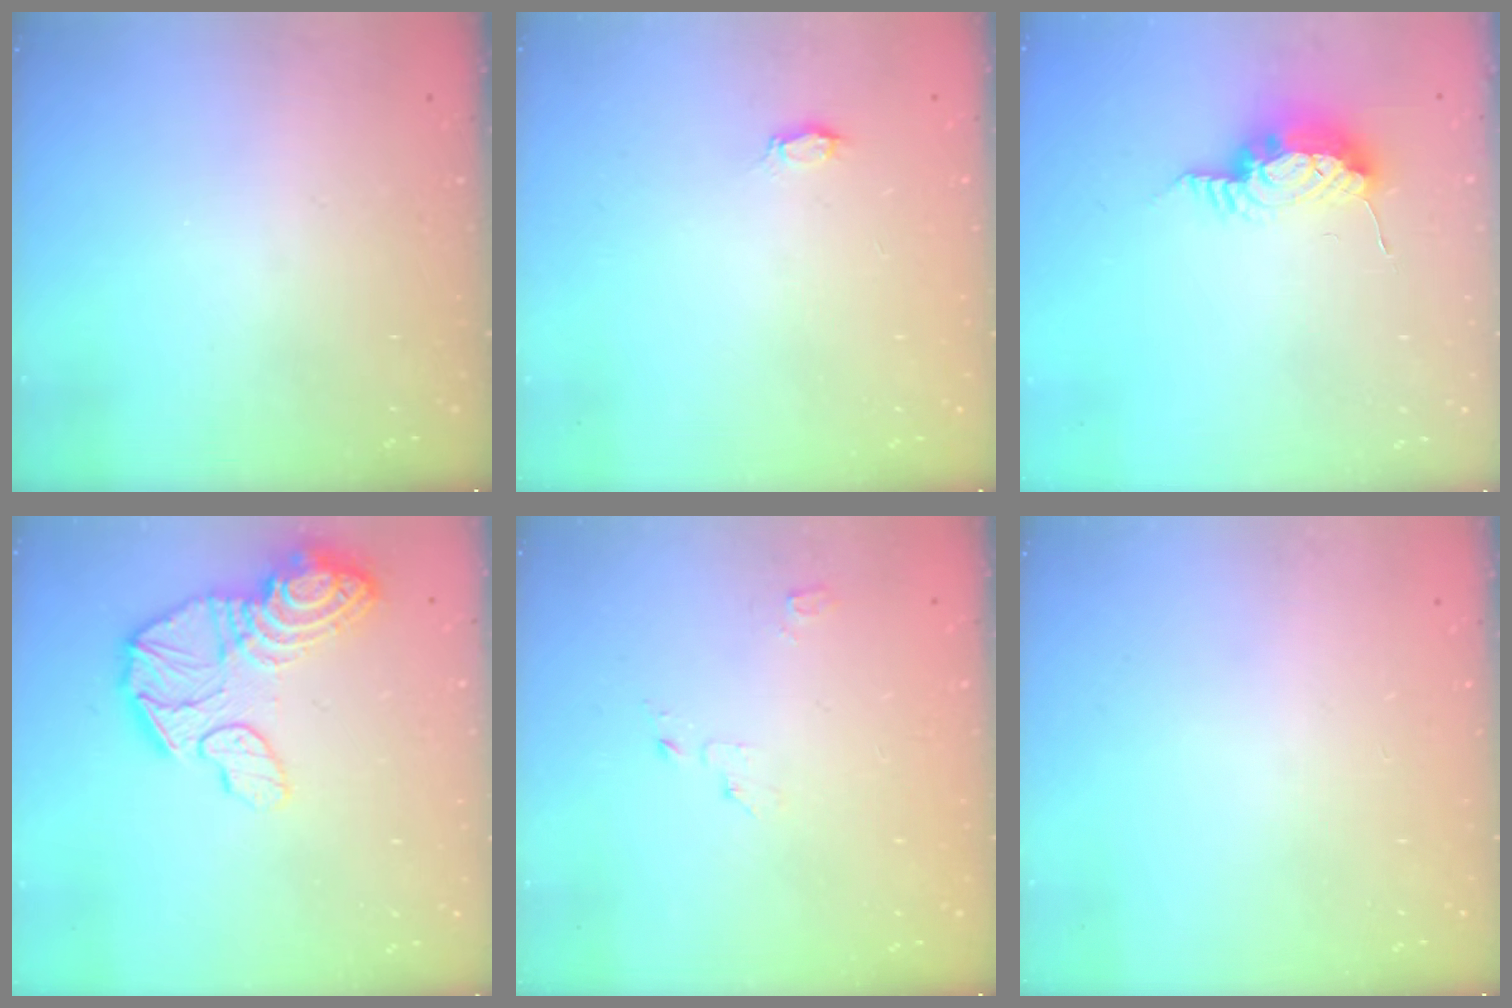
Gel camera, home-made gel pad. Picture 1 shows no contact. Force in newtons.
{"total": 2.1, "press": 2.1, "slide": 0.3}
{"total": 8.9, "press": 8.7, "slide": 1.8}
{"total": 17.1, "press": 17.1, "slide": 1.6}
{"total": 2.4, "press": 2.4, "slide": 0.3}
{"total": 0.0}